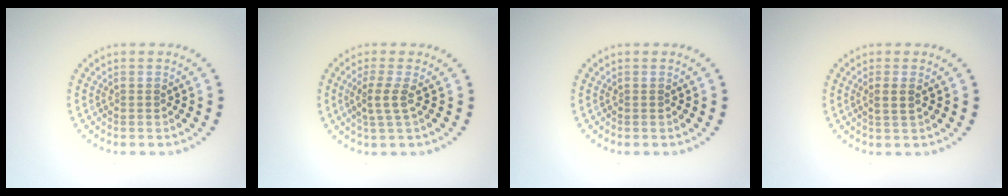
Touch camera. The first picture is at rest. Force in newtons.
{"total": 2.1, "press": 1.6, "slide": 1.4}
{"total": 0.0}
{"total": 1.3, "press": 1.1, "slide": 0.6}